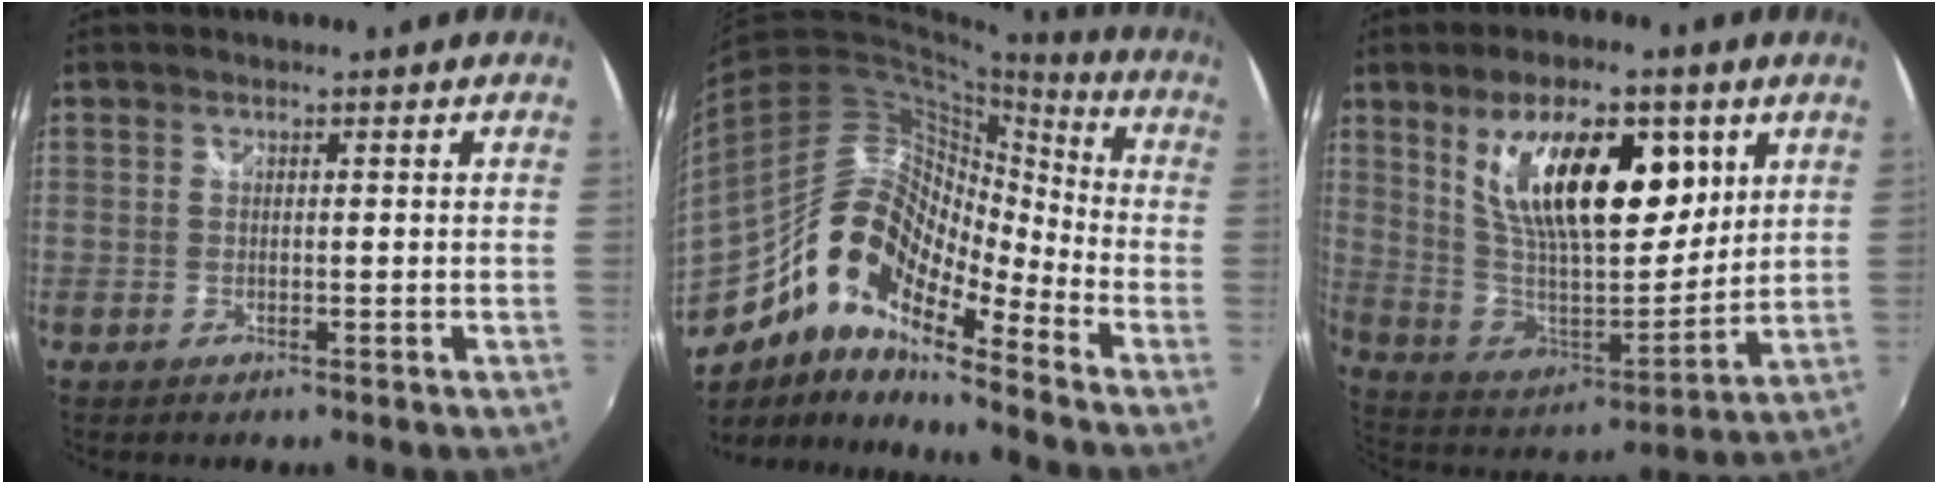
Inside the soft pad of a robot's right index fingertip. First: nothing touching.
{"total": 17.4, "force": [-10.3, 7.1, 12.0], "torque": [-0.203, -0.001, -0.209]}
{"total": 22.1, "force": [8.7, 9.5, 18.0], "torque": [-0.311, 0.003, 0.164]}